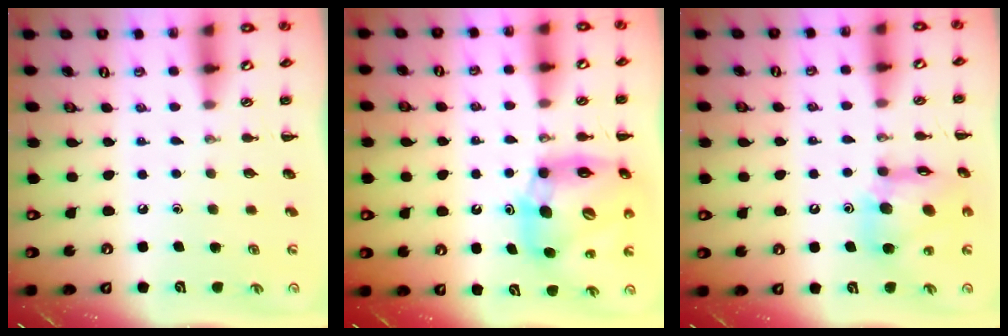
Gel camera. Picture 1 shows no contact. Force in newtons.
{"total": 12.6, "press": 12.3, "slide": 3.0}
{"total": 14.5, "press": 14.0, "slide": 3.8}